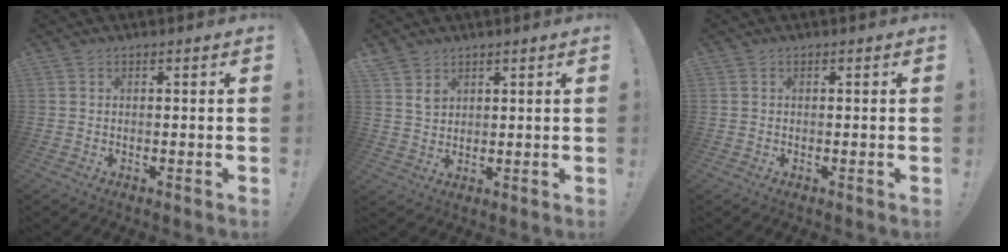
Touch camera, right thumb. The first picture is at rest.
{"total": 4.5, "force": [3.2, 3.0, 1.1], "torque": [-0.011, -0.023, 0.059]}
{"total": 0.0}